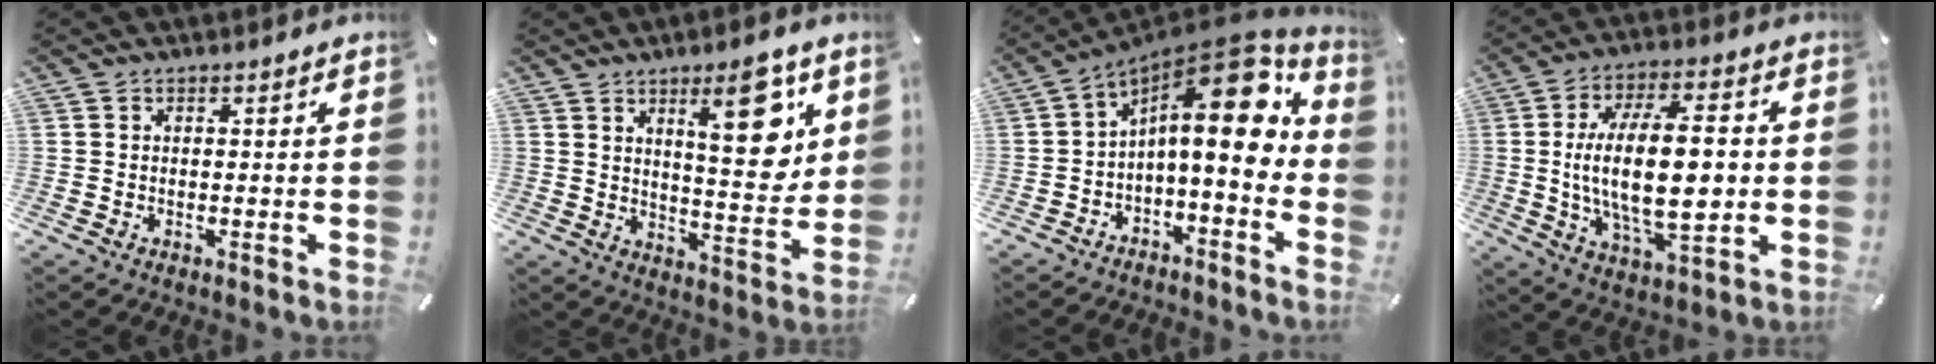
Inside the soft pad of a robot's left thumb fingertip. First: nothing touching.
{"total": 15.4, "force": [7.1, 5.8, 12.4], "torque": [-0.153, -0.043, 0.108]}
{"total": 16.9, "force": [5.3, 7.0, 14.4], "torque": [-0.205, -0.054, 0.081]}
{"total": 19.7, "force": [0.6, 8.9, 17.5], "torque": [-0.328, -0.006, 0.004]}